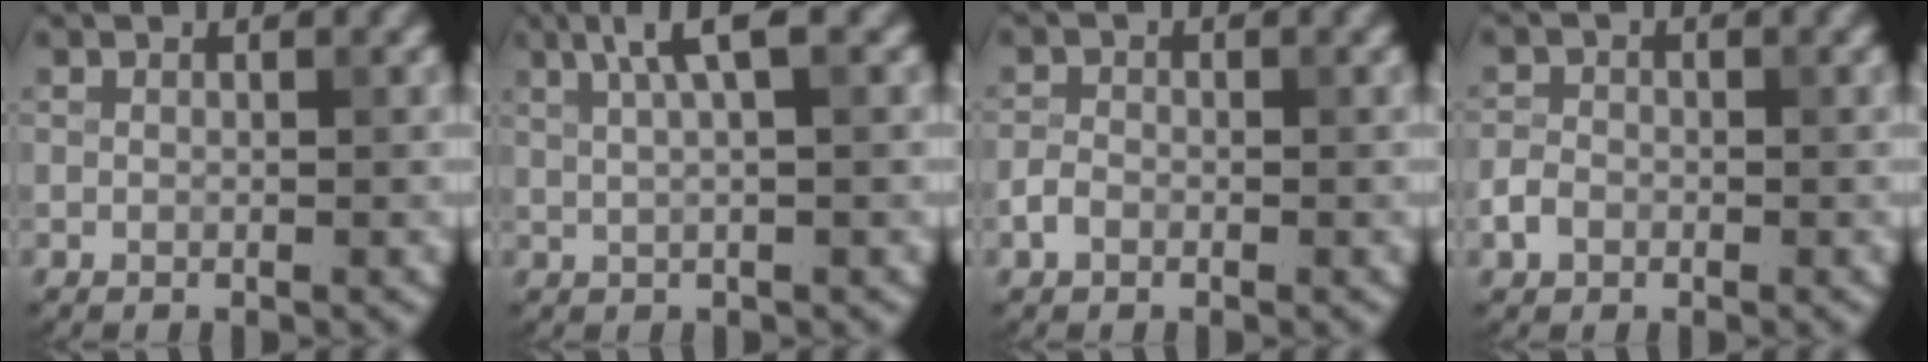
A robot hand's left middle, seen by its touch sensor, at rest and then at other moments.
{"total": 3.6, "force": [1.6, 0.7, 3.1], "torque": [-0.049, 0.005, 0.028]}
{"total": 1.4, "force": [-0.7, 1.0, 0.7], "torque": [-0.011, 0.002, -0.019]}
{"total": 1.7, "force": [-0.8, 1.3, 0.7], "torque": [-0.010, 0.002, -0.021]}